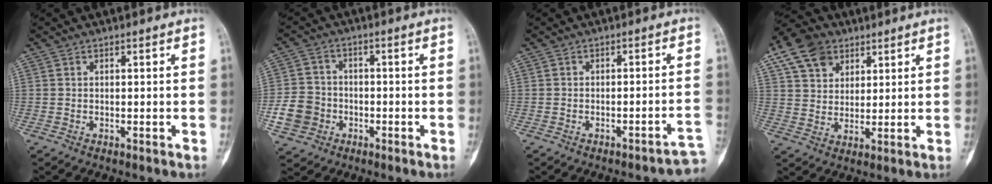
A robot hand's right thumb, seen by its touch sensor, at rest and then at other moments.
{"total": 7.4, "force": [-2.4, 6.5, 2.5], "torque": [-0.035, 0.019, -0.044]}
{"total": 4.6, "force": [-3.6, 0.8, 2.7], "torque": [-0.015, 0.044, -0.042]}
{"total": 10.8, "force": [5.6, 8.1, 4.4], "torque": [-0.062, -0.004, 0.103]}